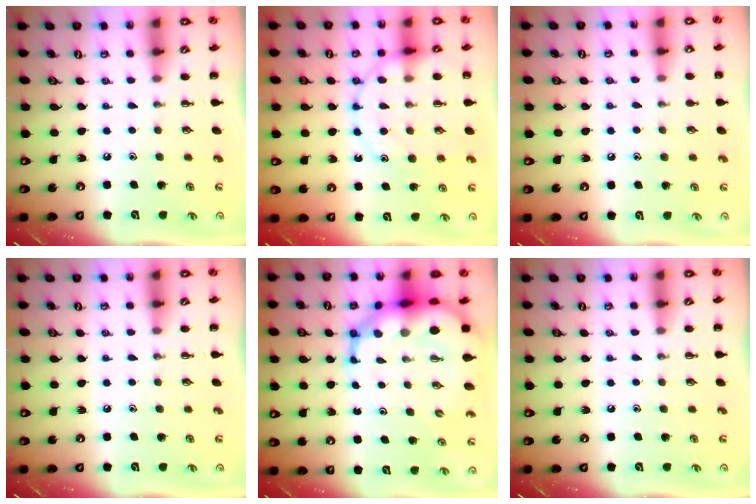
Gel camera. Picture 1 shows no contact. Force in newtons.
{"total": 13.9, "press": 13.8, "slide": 1.3}
{"total": 5.5, "press": 5.3, "slide": 1.5}
{"total": 0.0}
{"total": 14.3, "press": 13.8, "slide": 4.0}
{"total": 0.0}